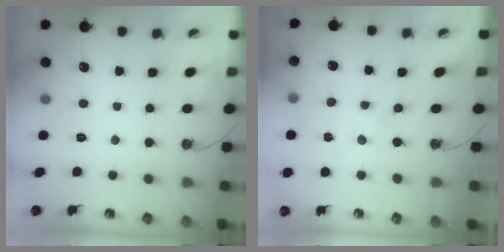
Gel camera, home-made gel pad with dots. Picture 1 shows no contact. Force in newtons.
{"total": 0.0}